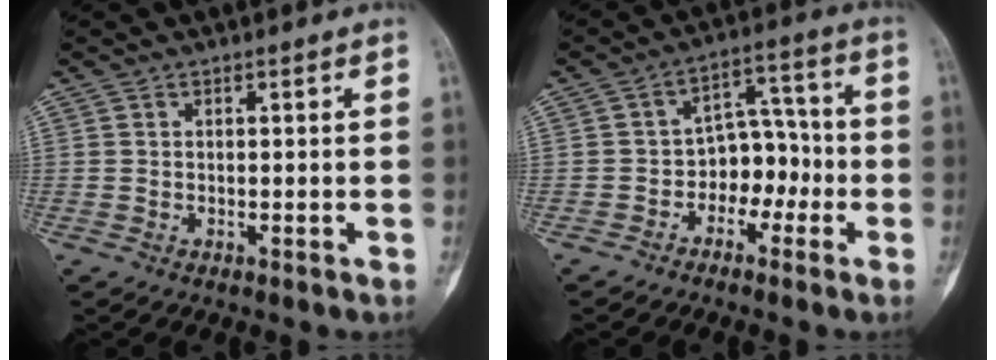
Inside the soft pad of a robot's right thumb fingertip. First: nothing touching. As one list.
[{"total": 7.8, "force": [-2.7, 5.8, 4.6], "torque": [-0.026, 0.046, -0.054]}]